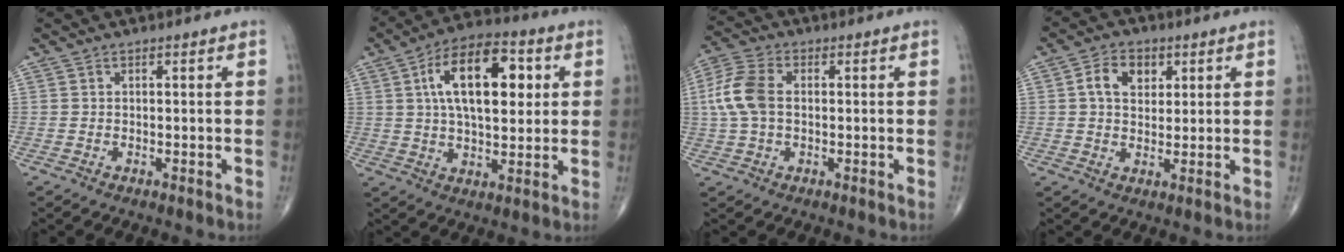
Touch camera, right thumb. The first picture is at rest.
{"total": 16.9, "force": [4.2, 8.3, 14.1], "torque": [-0.212, 0.008, 0.065]}
{"total": 8.8, "force": [0.6, 5.5, 6.8], "torque": [-0.162, 0.019, 0.008]}
{"total": 6.3, "force": [1.9, 4.5, 4.0], "torque": [-0.050, 0.000, 0.027]}